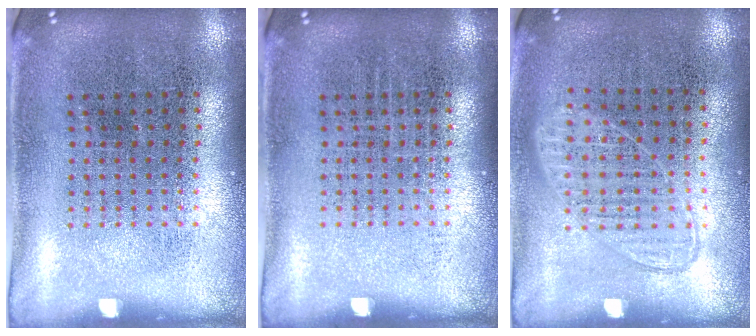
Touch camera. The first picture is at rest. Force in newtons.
{"total": 0.0}
{"total": 0.8, "press": 0.8, "slide": 0.2}